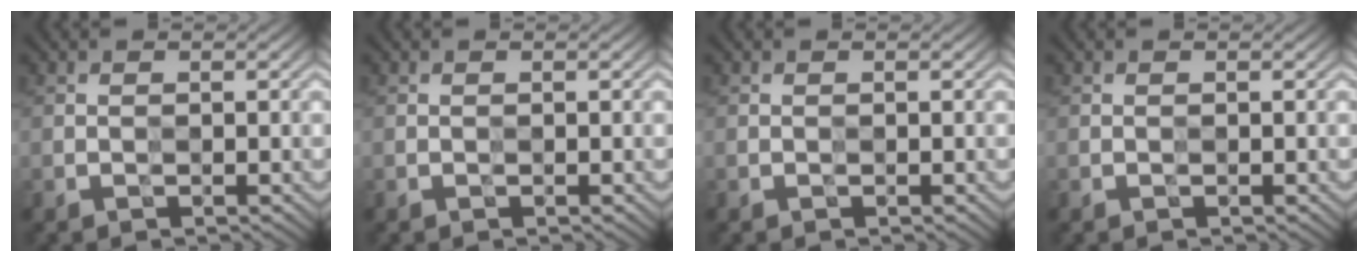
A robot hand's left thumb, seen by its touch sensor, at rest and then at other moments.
{"total": 0.0}
{"total": 0.0}
{"total": 0.0}